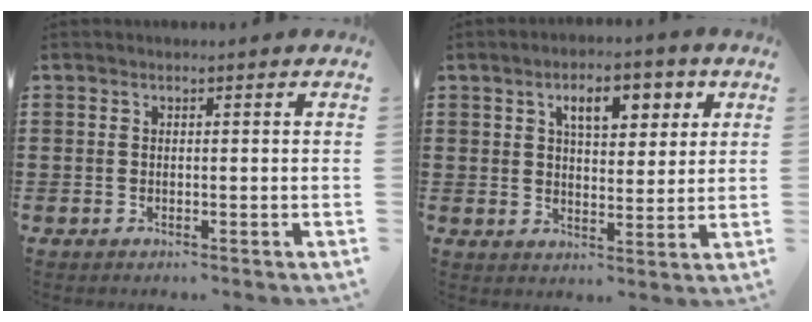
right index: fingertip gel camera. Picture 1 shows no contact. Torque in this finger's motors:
{"motor_torque": [0.57, 0.42, 0.64, 0.11]}